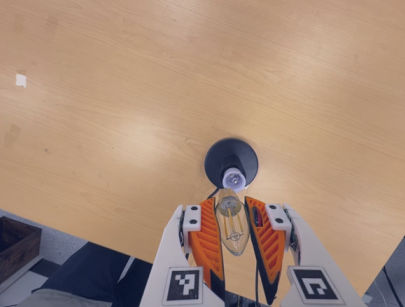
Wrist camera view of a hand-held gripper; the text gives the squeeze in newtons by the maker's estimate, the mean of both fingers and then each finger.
{"total": 18.7, "left": 20.2, "right": 17.1}